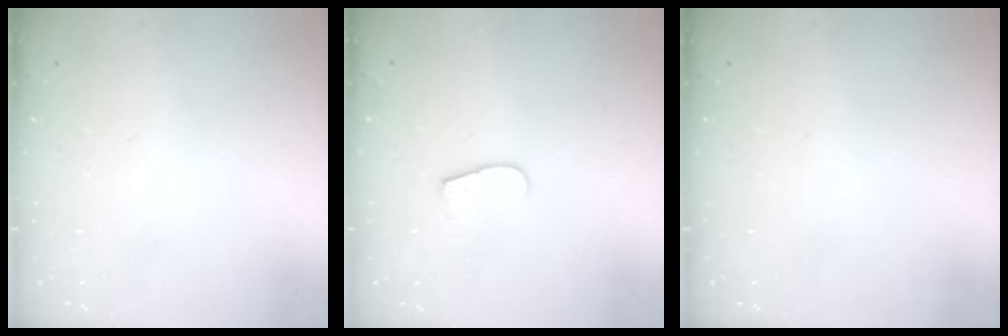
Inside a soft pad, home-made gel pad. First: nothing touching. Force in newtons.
{"total": 5.7, "press": 5.7, "slide": 0.5}
{"total": 0.0}